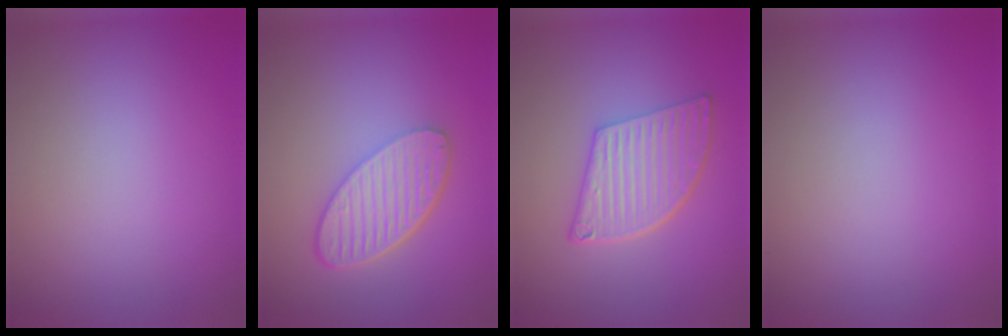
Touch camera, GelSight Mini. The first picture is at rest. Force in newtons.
{"total": 5.6, "press": 4.2, "slide": 3.7}
{"total": 5.5, "press": 4.1, "slide": 3.7}
{"total": 0.0}